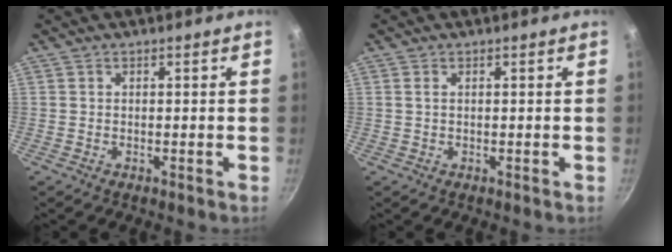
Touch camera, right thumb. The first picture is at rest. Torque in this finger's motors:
{"motor_torque": [-0.18, 0.11, 0.01, 0.57, 0.03]}